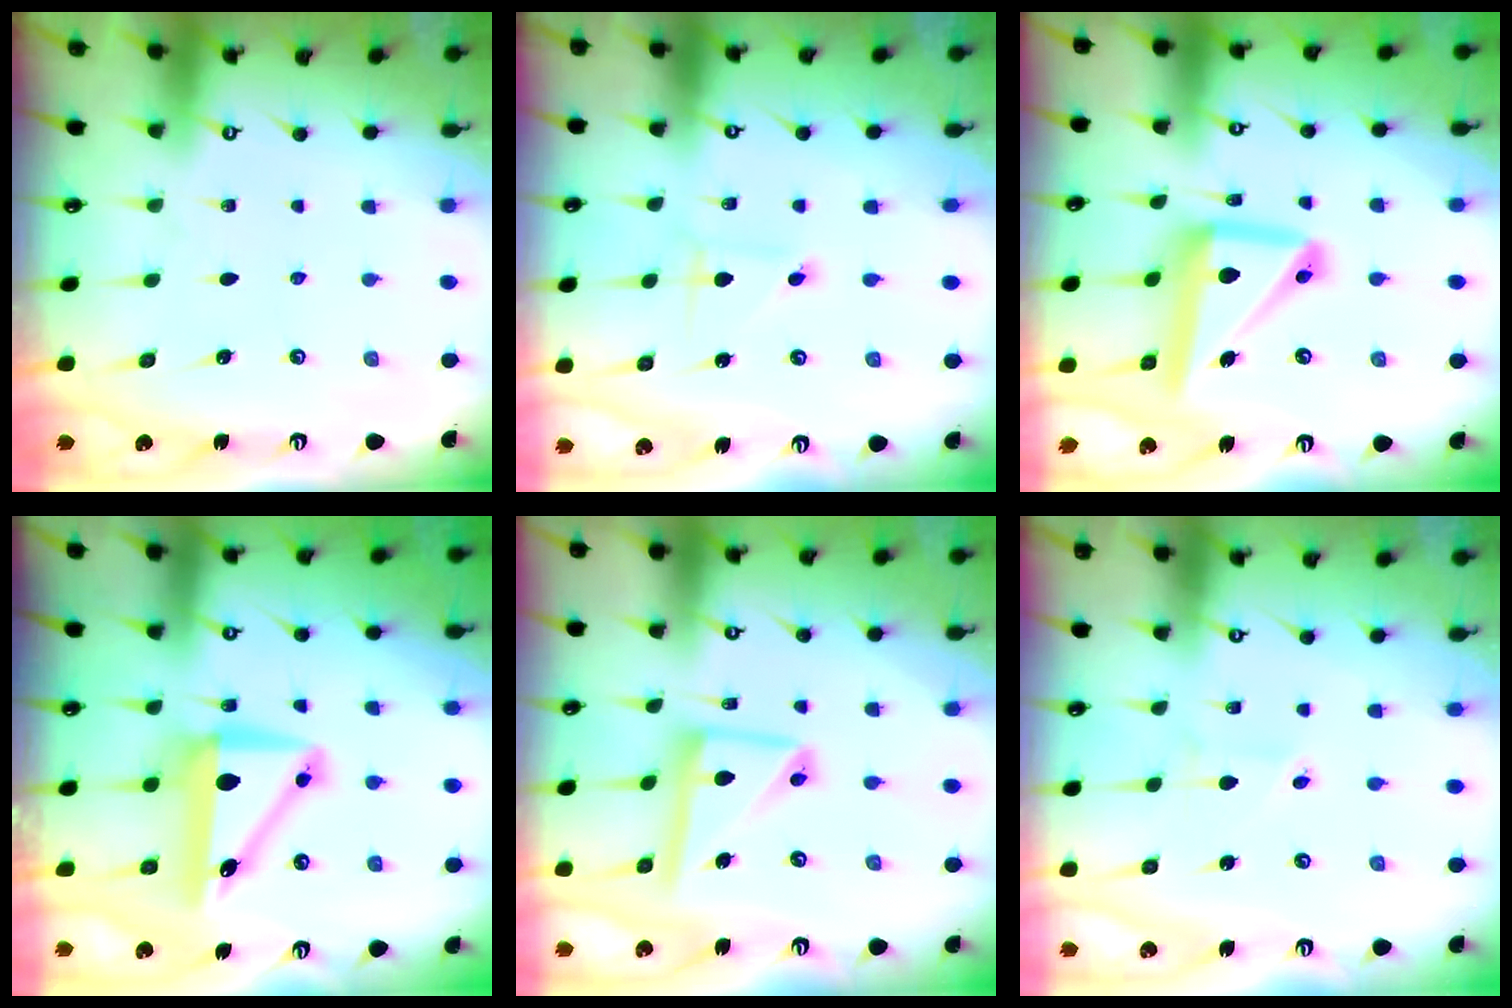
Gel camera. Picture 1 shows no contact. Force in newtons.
{"total": 1.6, "press": 1.6, "slide": 0.1}
{"total": 15.3, "press": 15.2, "slide": 1.7}
{"total": 10.3, "press": 10.1, "slide": 2.2}
{"total": 13.8, "press": 13.7, "slide": 1.4}
{"total": 1.5, "press": 1.5, "slide": 0.1}